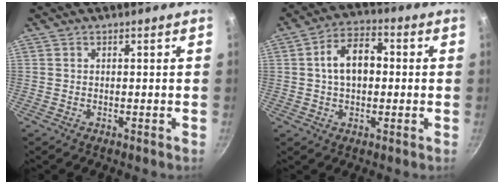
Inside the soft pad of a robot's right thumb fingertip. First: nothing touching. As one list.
[{"total": 9.4, "force": [0.8, 6.1, 7.1], "torque": [-0.092, 0.023, 0.003]}]